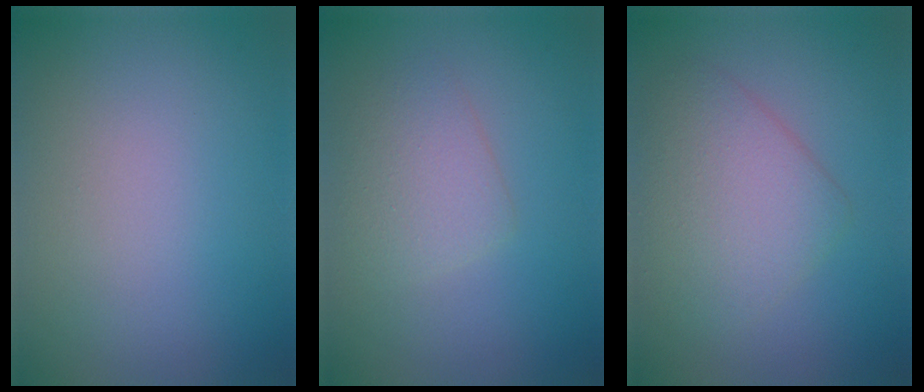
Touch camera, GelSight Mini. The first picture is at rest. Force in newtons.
{"total": 2.6, "press": 2.6, "slide": 0.1}
{"total": 4.1, "press": 4.1, "slide": 0.1}